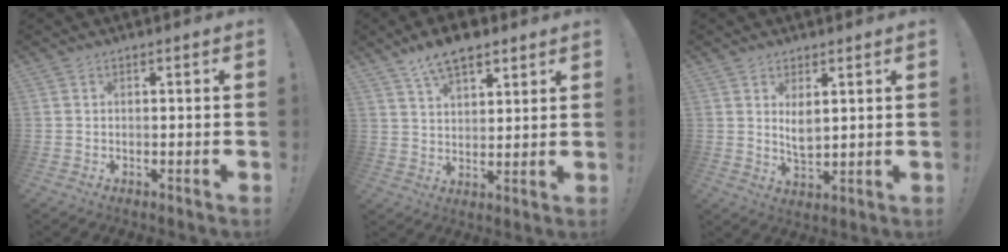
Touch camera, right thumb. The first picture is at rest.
{"total": 9.0, "force": [6.6, 4.1, 4.7], "torque": [-0.082, -0.029, 0.123]}
{"total": 5.2, "force": [2.3, 2.5, 4.0], "torque": [-0.075, -0.018, 0.039]}